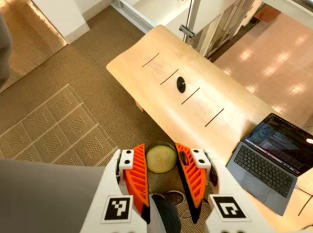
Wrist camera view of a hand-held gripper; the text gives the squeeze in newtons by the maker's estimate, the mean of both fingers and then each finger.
{"total": 8.0, "left": 8.1, "right": 8.0}